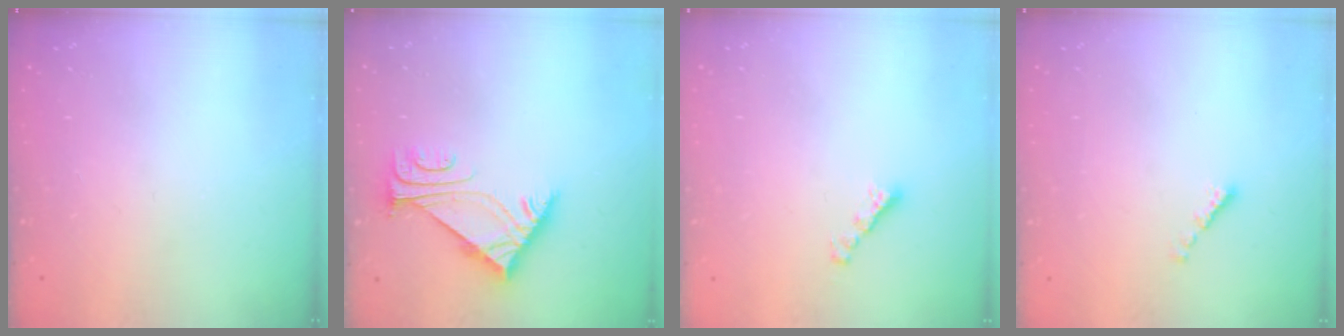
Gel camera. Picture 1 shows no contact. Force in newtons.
{"total": 6.3, "press": 6.3, "slide": 0.9}
{"total": 2.5, "press": 2.5, "slide": 0.5}
{"total": 0.7, "press": 0.5, "slide": 0.4}